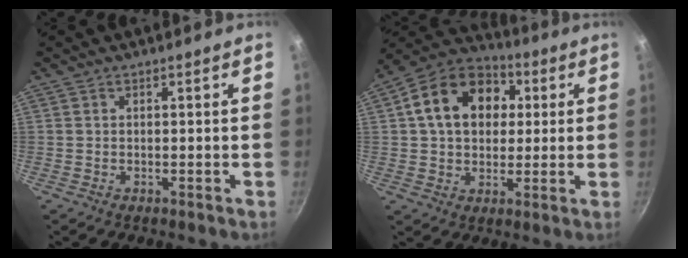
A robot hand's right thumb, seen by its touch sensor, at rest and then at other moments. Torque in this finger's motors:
{"motor_torque": [0.36, 3.27, 1.23, 0.28, 0.31]}